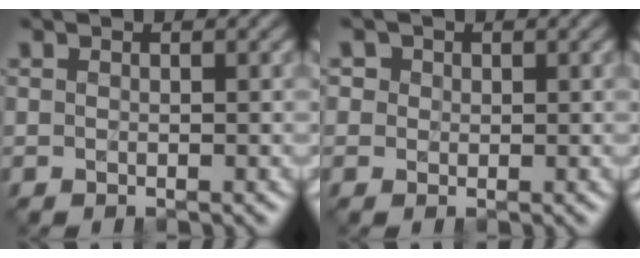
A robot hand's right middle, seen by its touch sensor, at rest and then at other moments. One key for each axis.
{"total": 1.8, "fx": 0.9, "fy": 1.5, "fz": 0.6, "tx": -0.012, "ty": 0.005, "tz": 0.009}